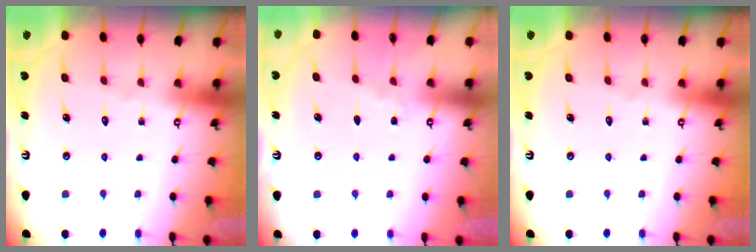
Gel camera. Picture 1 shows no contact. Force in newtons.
{"total": 2.8, "press": 2.7, "slide": 0.4}
{"total": 0.0}